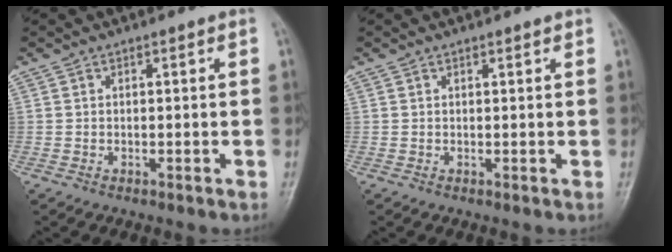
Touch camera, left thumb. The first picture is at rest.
{"total": 0.7, "force": [0.6, 0.3, 0.3], "torque": [-0.006, -0.004, 0.006]}